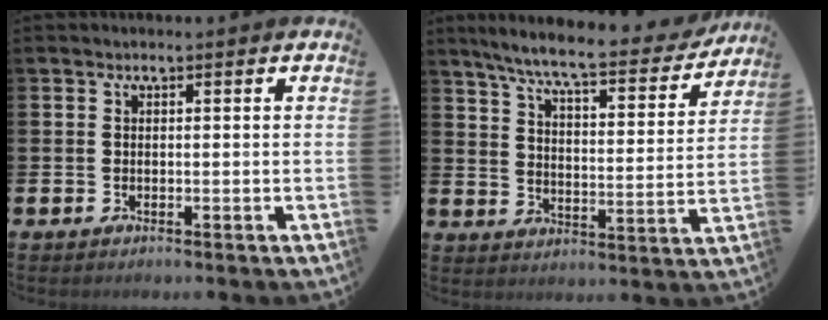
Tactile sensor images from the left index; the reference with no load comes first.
{"total": 8.1, "force": [7.1, 0.9, 3.7], "torque": [-0.090, -0.049, 0.117]}